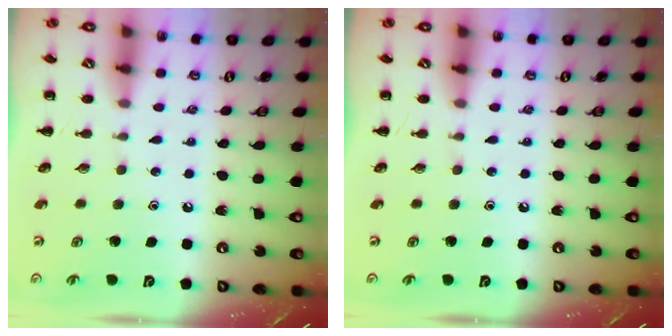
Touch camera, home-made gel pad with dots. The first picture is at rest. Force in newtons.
{"total": 0.0}